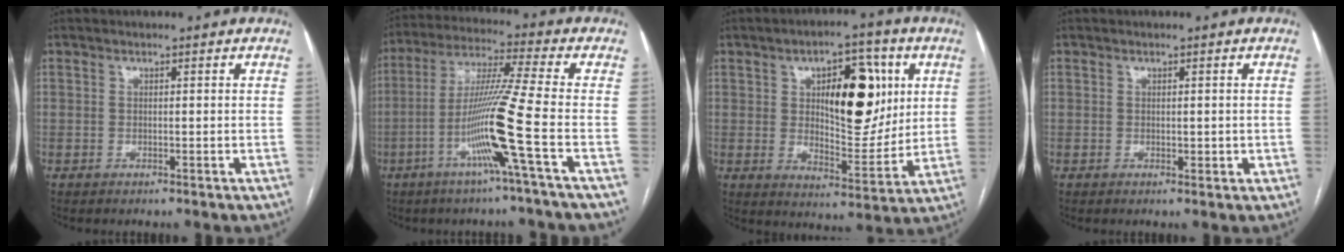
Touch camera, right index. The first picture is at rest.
{"total": 12.4, "force": [-4.3, -2.6, 11.3], "torque": [-0.222, -0.009, -0.089]}
{"total": 14.3, "force": [3.7, 5.9, 12.4], "torque": [-0.185, 0.016, 0.063]}
{"total": 1.2, "force": [-0.1, 0.8, 0.9], "torque": [-0.010, 0.000, 0.002]}